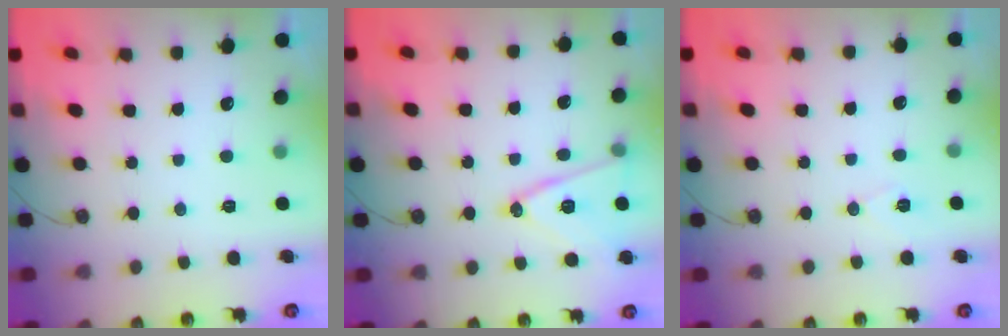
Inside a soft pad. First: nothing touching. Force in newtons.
{"total": 14.5, "press": 14.1, "slide": 3.3}
{"total": 6.8, "press": 5.2, "slide": 4.4}